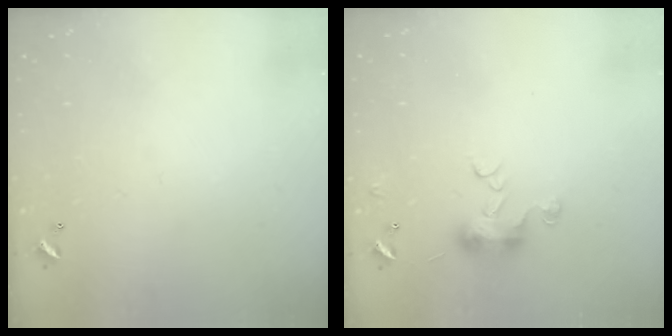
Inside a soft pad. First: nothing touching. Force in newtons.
{"total": 7.4, "press": 7.4, "slide": 1.0}